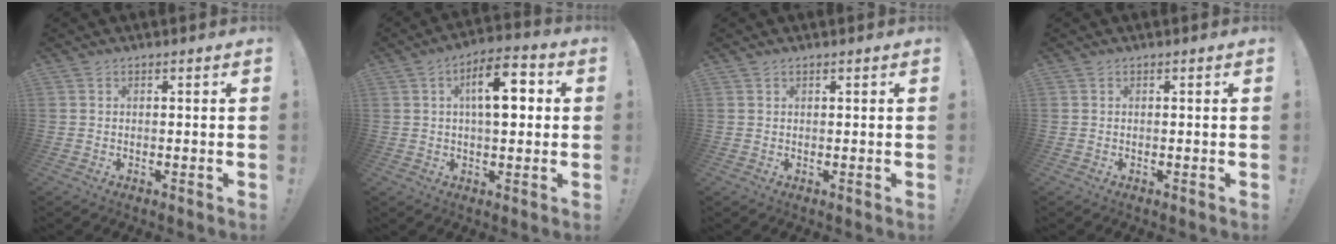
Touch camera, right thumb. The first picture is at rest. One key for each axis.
{"total": 11.8, "fx": 2.4, "fy": 5.3, "fz": 10.3, "tx": -0.158, "ty": 0.011, "tz": 0.036}
{"total": 0.6, "fx": 0.4, "fy": 0.1, "fz": 0.3, "tx": -0.007, "ty": 0.001, "tz": 0.008}
{"total": 0.0}